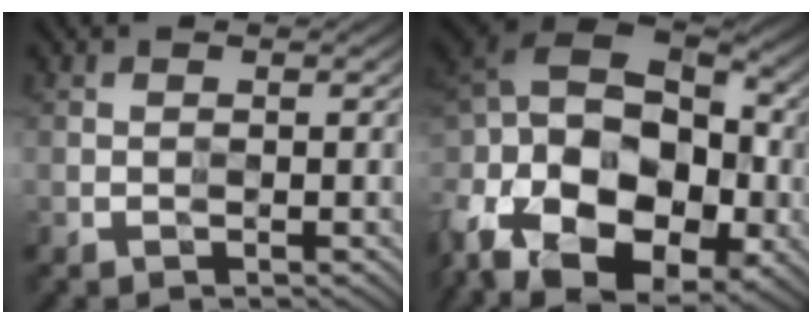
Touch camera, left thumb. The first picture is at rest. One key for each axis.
{"total": 19.9, "fx": -6.5, "fy": 13.8, "fz": 12.8, "tx": -0.282, "ty": 0.004, "tz": -0.096}